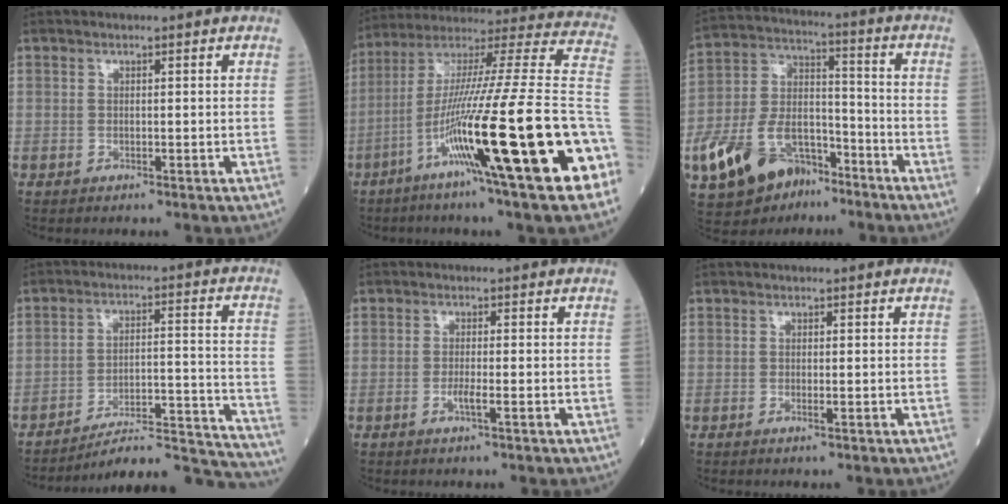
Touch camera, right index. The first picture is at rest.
{"total": 32.4, "force": [-11.4, 1.3, 30.3], "torque": [-0.432, -0.044, -0.207]}
{"total": 15.7, "force": [-9.1, 8.1, 9.9], "torque": [-0.203, 0.005, -0.163]}
{"total": 18.3, "force": [-18.0, -0.6, 3.1], "torque": [-0.020, 0.022, -0.256]}
{"total": 2.2, "force": [-0.9, 0.0, 2.0], "torque": [-0.040, -0.002, -0.017]}
{"total": 0.7, "force": [-0.2, 0.0, 0.7], "torque": [-0.015, -0.002, -0.004]}